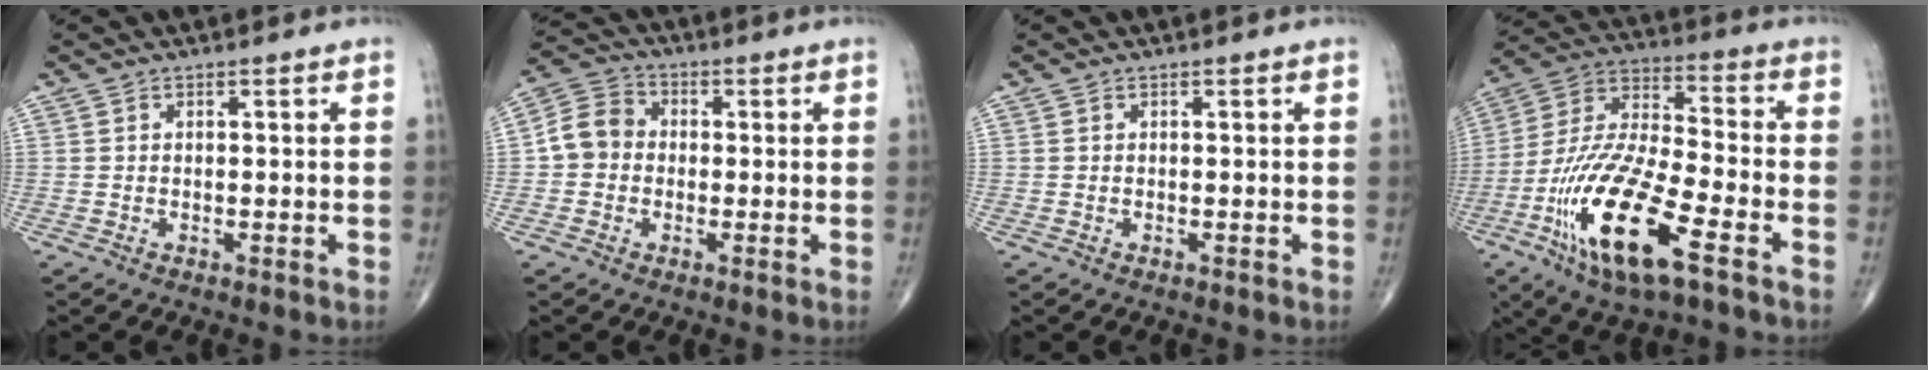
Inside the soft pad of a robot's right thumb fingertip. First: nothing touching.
{"total": 6.9, "force": [-0.5, 6.1, 3.4], "torque": [-0.047, 0.024, -0.024]}
{"total": 0.0}
{"total": 21.3, "force": [-9.6, 6.3, 17.9], "torque": [-0.386, 0.025, -0.176]}